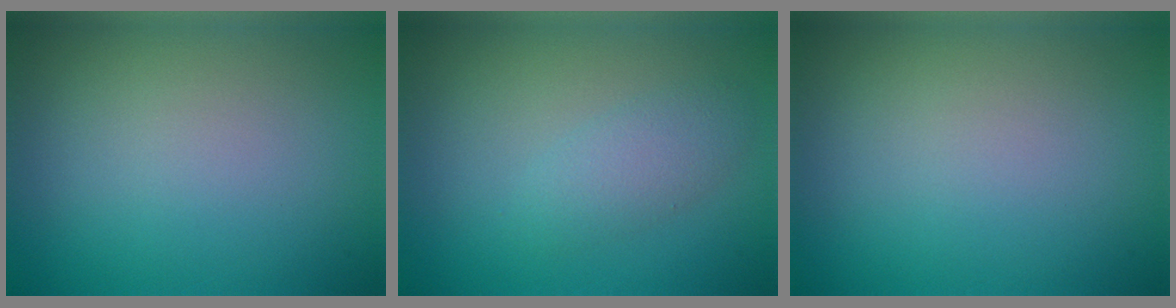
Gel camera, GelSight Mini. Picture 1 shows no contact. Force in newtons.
{"total": 2.2, "press": 2.2, "slide": 0.1}
{"total": 0.0}